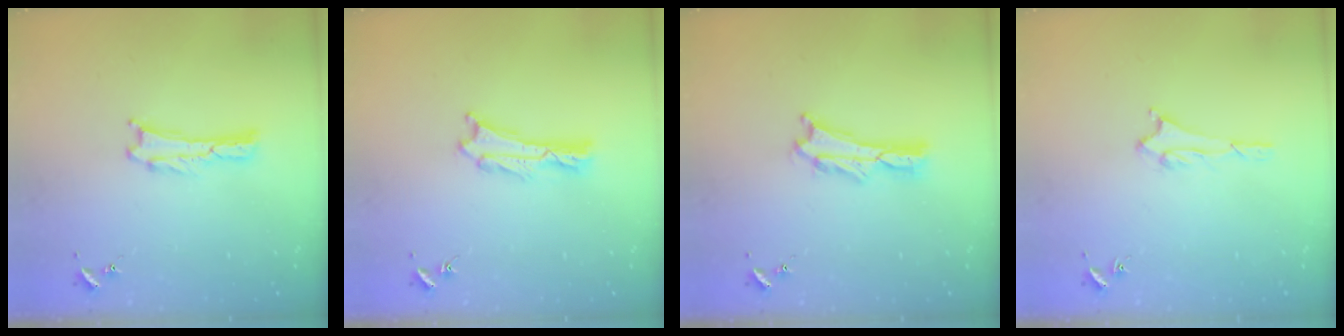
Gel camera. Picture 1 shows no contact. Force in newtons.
{"total": 1.1, "press": 1.1, "slide": 0.2}
{"total": 2.0, "press": 2.0, "slide": 0.3}
{"total": 1.6, "press": 1.6, "slide": 0.2}